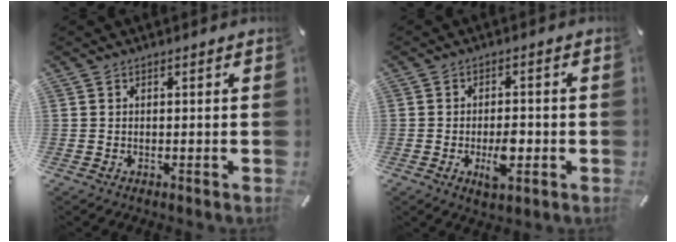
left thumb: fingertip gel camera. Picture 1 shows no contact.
{"total": 6.3, "force": [-1.8, 3.2, 5.1], "torque": [-0.087, 0.004, -0.030]}